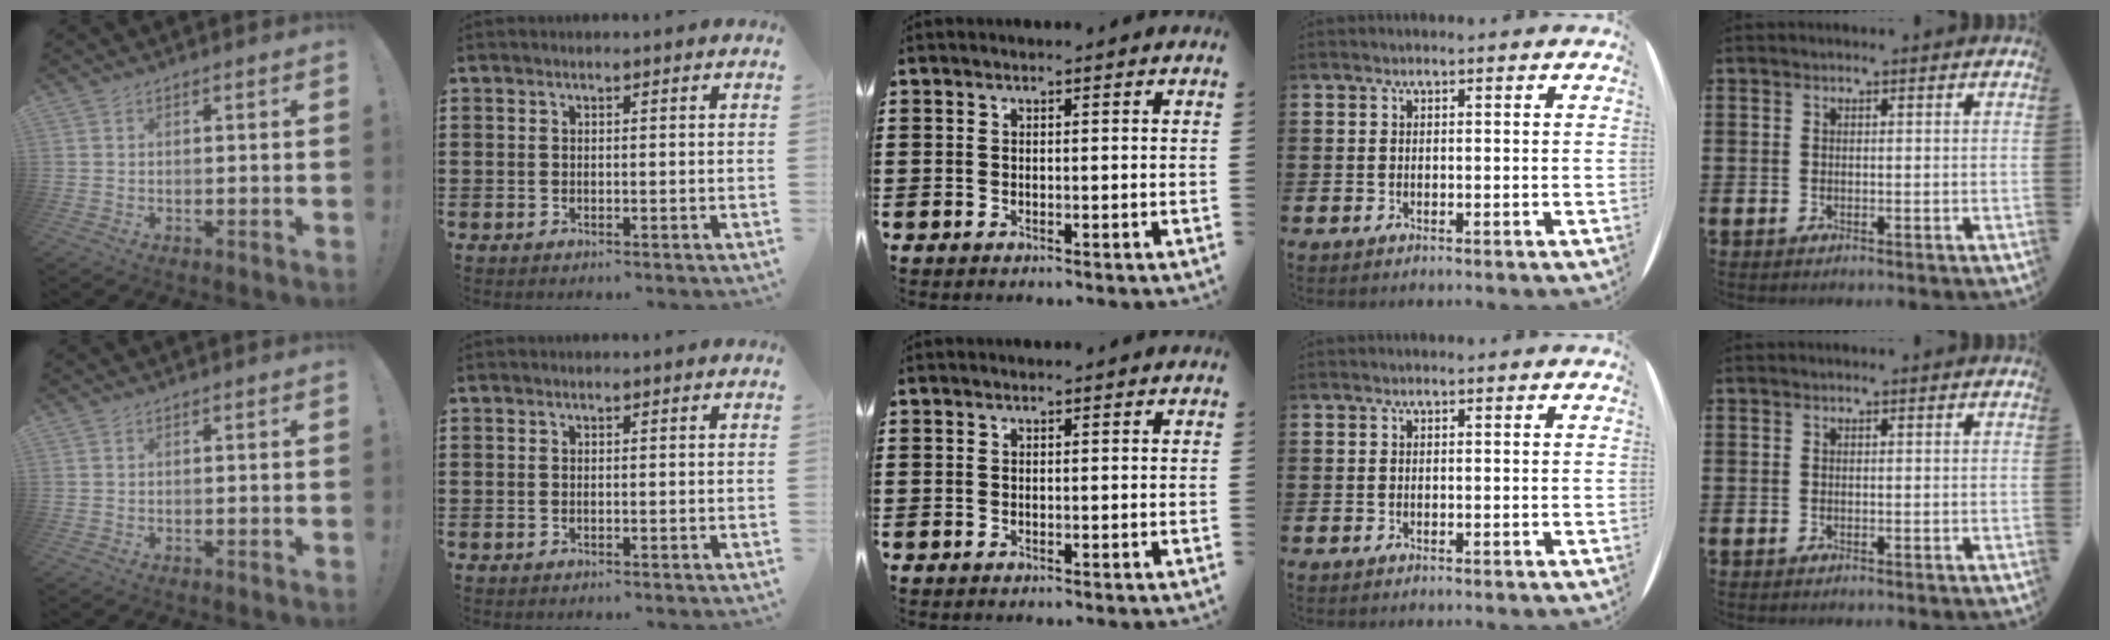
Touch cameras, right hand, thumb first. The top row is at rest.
{}